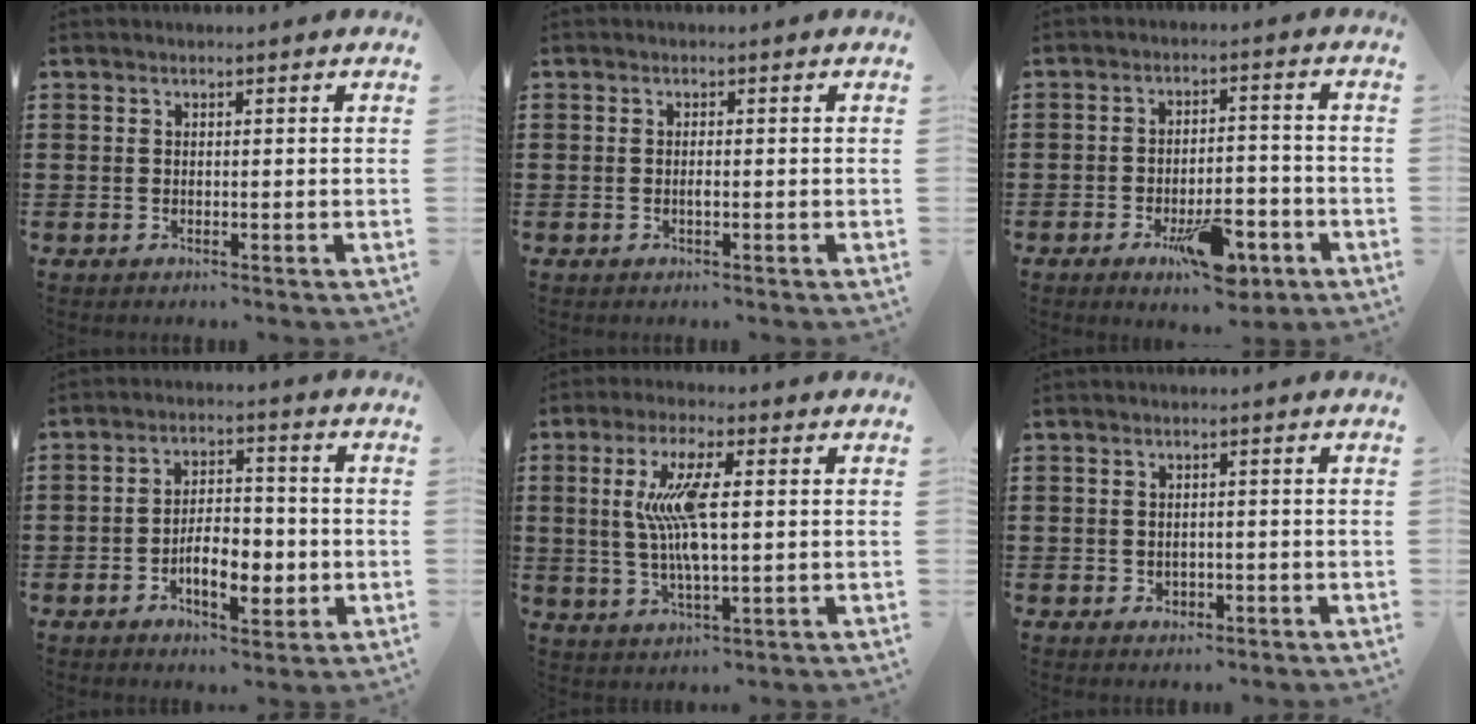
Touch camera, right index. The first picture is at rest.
{"total": 0.8, "force": [-0.2, 0.2, 0.8], "torque": [-0.016, -0.004, -0.003]}
{"total": 8.3, "force": [-4.2, 3.4, 6.2], "torque": [-0.089, 0.008, -0.064]}
{"total": 7.4, "force": [-2.4, 3.8, 5.8], "torque": [-0.100, 0.007, -0.045]}
{"total": 9.5, "force": [1.1, 2.5, 9.1], "torque": [-0.202, -0.002, 0.008]}
{"total": 0.7, "force": [0.0, 0.6, 0.4], "torque": [-0.009, 0.005, -0.001]}